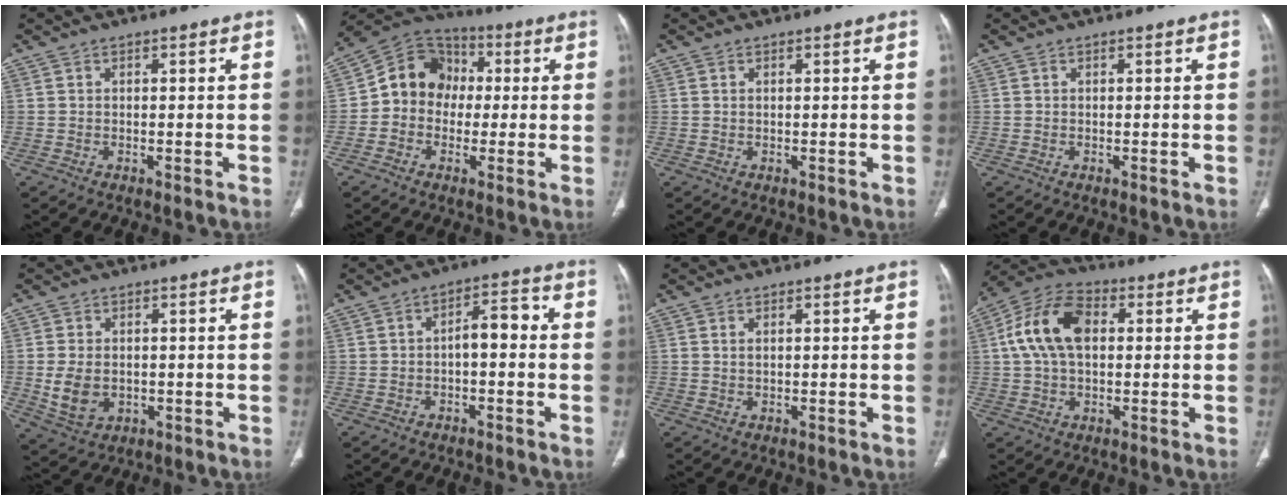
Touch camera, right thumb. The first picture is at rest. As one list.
[{"total": 11.6, "force": [0.0, 10.1, 5.7], "torque": [-0.065, 0.032, -0.018]}, {"total": 0.0}, {"total": 0.0}, {"total": 6.9, "force": [-0.5, 5.1, 4.7], "torque": [-0.083, -0.004, 0.005]}, {"total": 5.3, "force": [-0.5, 2.5, 4.7], "torque": [-0.061, 0.029, -0.015]}, {"total": 0.9, "force": [0.4, 0.5, 0.7], "torque": [-0.016, 0.004, 0.010]}, {"total": 13.0, "force": [2.2, 8.0, 10.0], "torque": [-0.193, 0.026, 0.033]}]